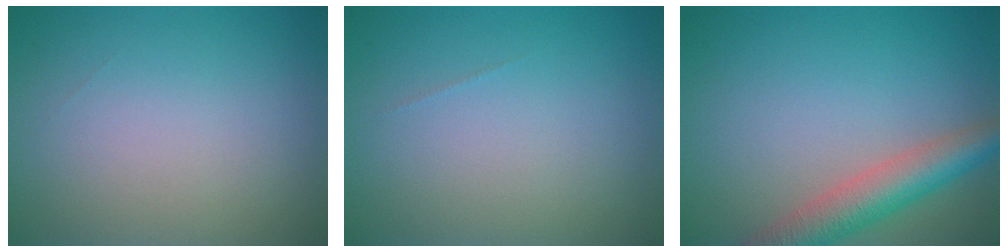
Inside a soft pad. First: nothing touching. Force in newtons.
{"total": 0.0}
{"total": 5.1, "press": 5.1, "slide": 0.3}